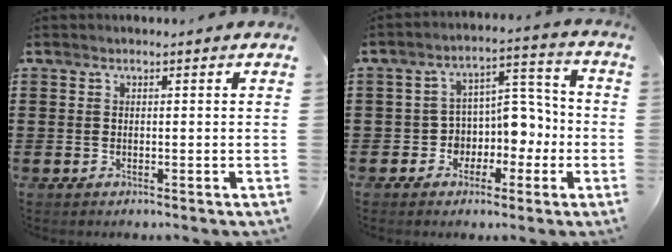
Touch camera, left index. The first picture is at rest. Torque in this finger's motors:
{"motor_torque": [0.71, 0.02, 0.22, 0.05]}